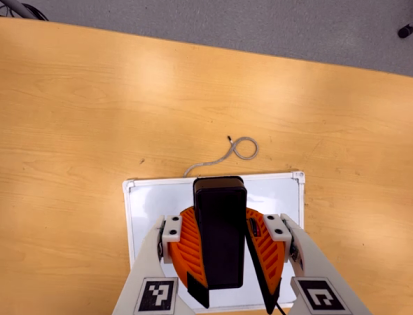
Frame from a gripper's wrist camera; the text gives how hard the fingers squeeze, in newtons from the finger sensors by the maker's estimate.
{"total": 11.5, "left": 11.4, "right": 11.5}